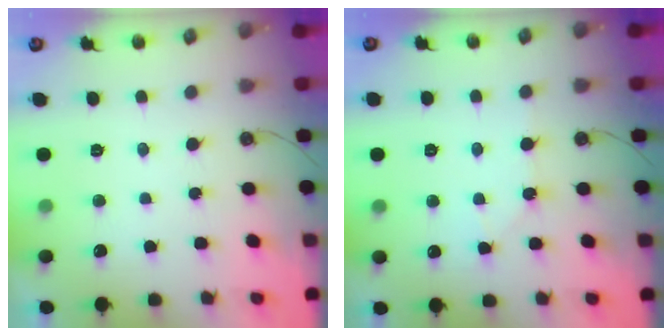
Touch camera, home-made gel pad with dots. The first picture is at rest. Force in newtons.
{"total": 4.9, "press": 4.8, "slide": 0.8}